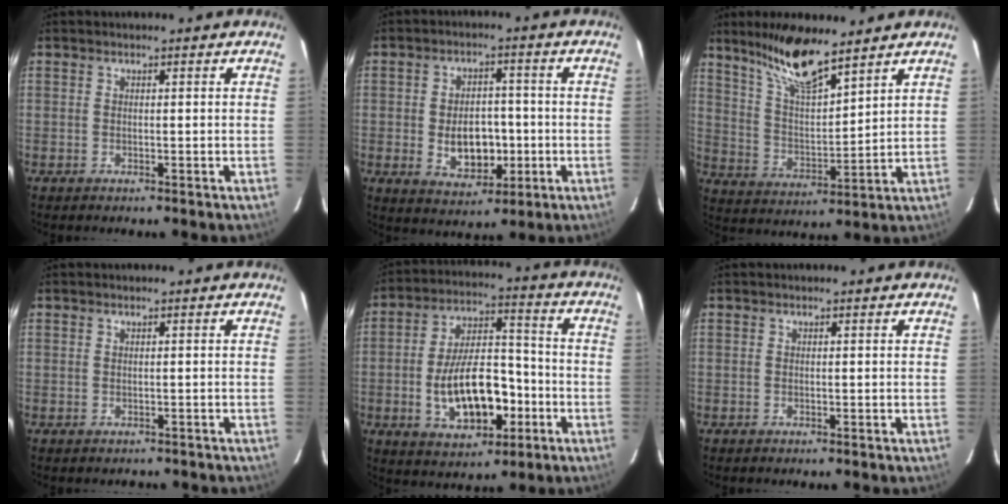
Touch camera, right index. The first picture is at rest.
{"total": 9.1, "force": [-1.6, 6.0, 6.7], "torque": [-0.125, 0.006, -0.009]}
{"total": 13.1, "force": [10.1, 2.4, 7.9], "torque": [-0.142, 0.003, 0.197]}
{"total": 0.9, "force": [-0.6, 0.7, 0.1], "torque": [0.002, 0.004, 0.000]}
{"total": 15.6, "force": [-4.6, 7.9, 12.6], "torque": [-0.240, 0.016, -0.060]}
{"total": 0.0}